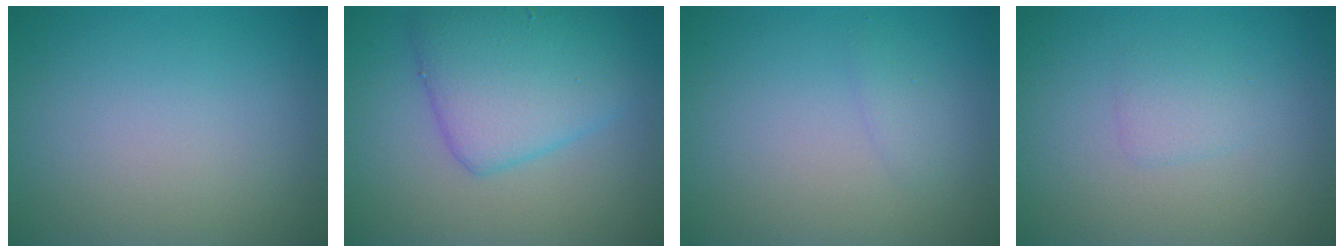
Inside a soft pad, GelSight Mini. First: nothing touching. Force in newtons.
{"total": 5.9, "press": 5.9, "slide": 0.3}
{"total": 0.9, "press": 0.9, "slide": 0.1}
{"total": 1.2, "press": 1.2, "slide": 0.1}